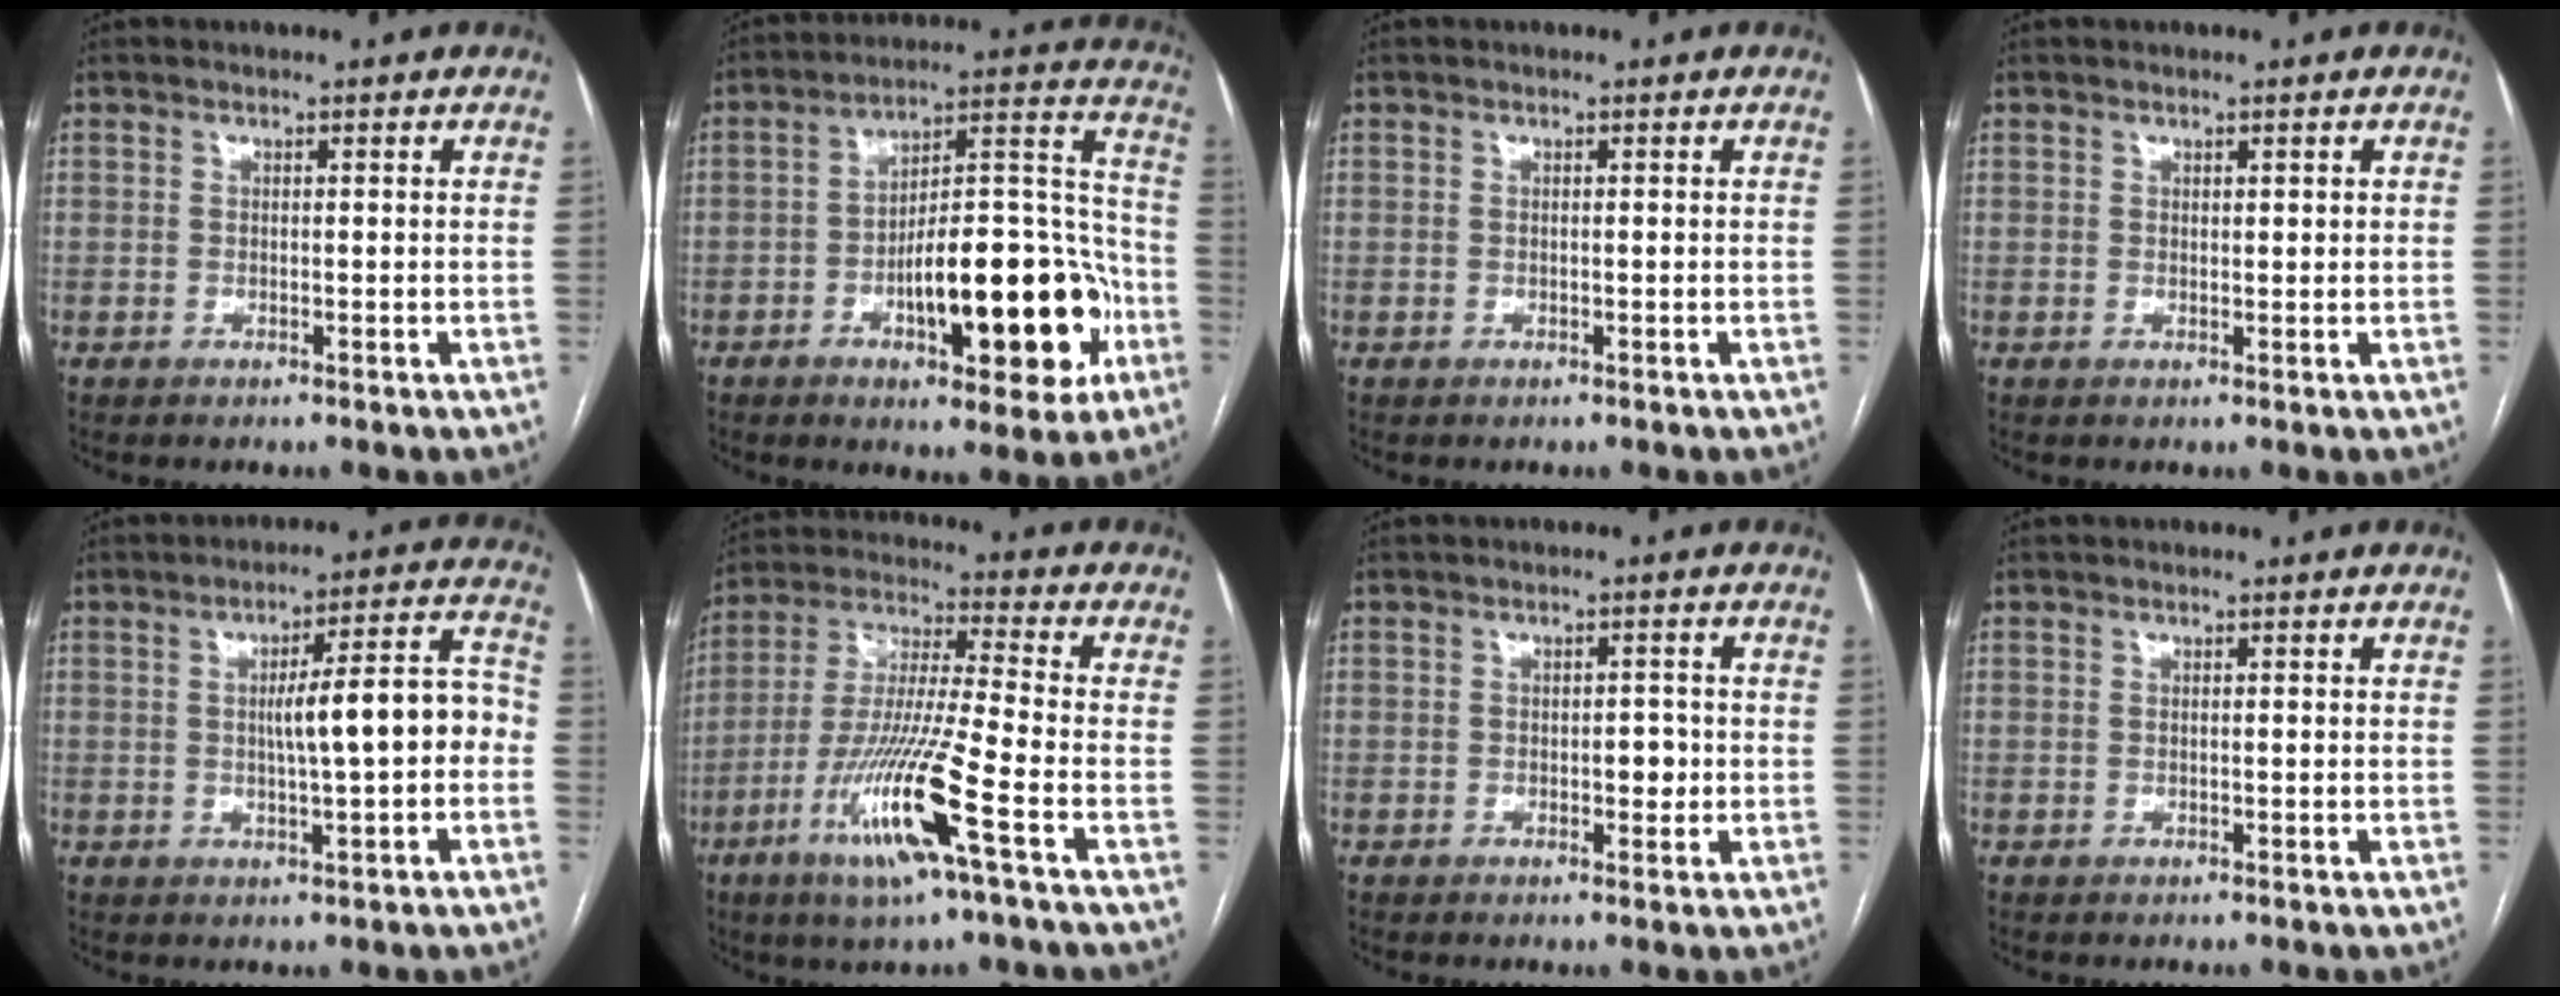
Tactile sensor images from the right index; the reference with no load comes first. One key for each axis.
{"total": 20.4, "fx": -7.2, "fy": 6.0, "fz": 18.1, "tx": -0.248, "ty": 0.030, "tz": -0.095}
{"total": 0.0}
{"total": 0.8, "fx": 0.4, "fy": 0.3, "fz": 0.7, "tx": -0.011, "ty": 0.001, "tz": 0.006}
{"total": 9.6, "fx": -0.8, "fy": 1.4, "fz": 9.5, "tx": -0.131, "ty": 0.032, "tz": -0.010}
{"total": 14.9, "fx": -6.6, "fy": -0.2, "fz": 13.4, "tx": -0.274, "ty": -0.018, "tz": -0.125}
{"total": 2.4, "fx": -0.5, "fy": 1.2, "fz": 2.0, "tx": -0.025, "ty": 0.003, "tz": -0.005}
{"total": 0.0}